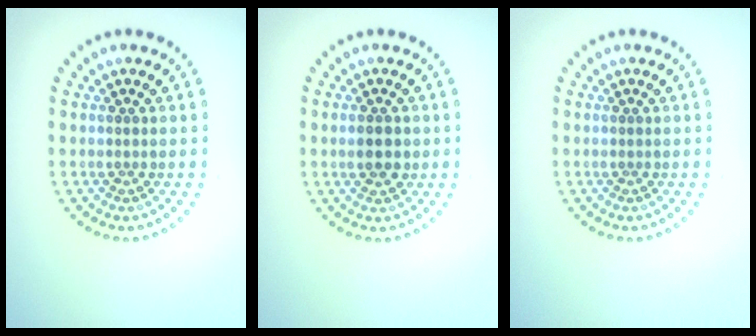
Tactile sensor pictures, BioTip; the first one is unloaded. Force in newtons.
{"total": 2.3, "press": 2.3, "slide": 0.2}
{"total": 0.0}